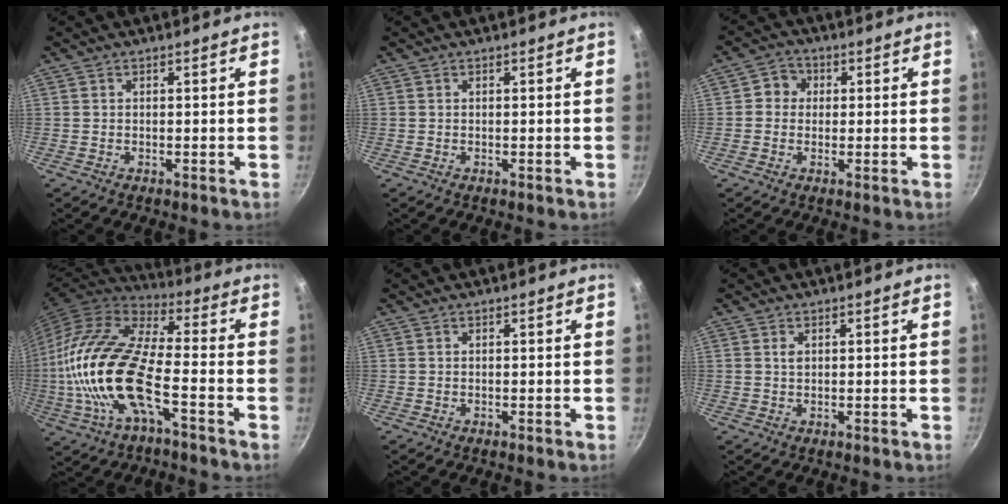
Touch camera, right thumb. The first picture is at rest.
{"total": 0.0}
{"total": 4.0, "force": [0.4, 3.8, 1.3], "torque": [0.007, 0.006, -0.004]}
{"total": 20.9, "force": [-5.2, 8.1, 18.5], "torque": [-0.374, 0.026, -0.115]}
{"total": 0.0}
{"total": 1.1, "force": [0.4, 0.7, 0.8], "torque": [-0.012, 0.002, 0.008]}